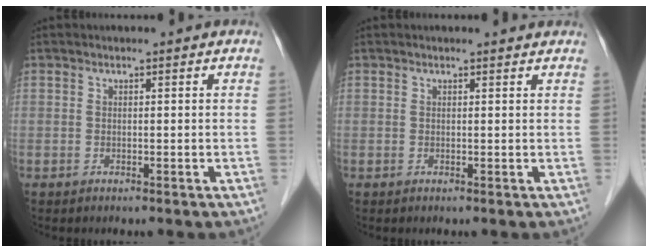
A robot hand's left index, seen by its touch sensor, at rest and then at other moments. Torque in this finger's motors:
{"motor_torque": [0.72, -0.87, 0.10, 0.01]}